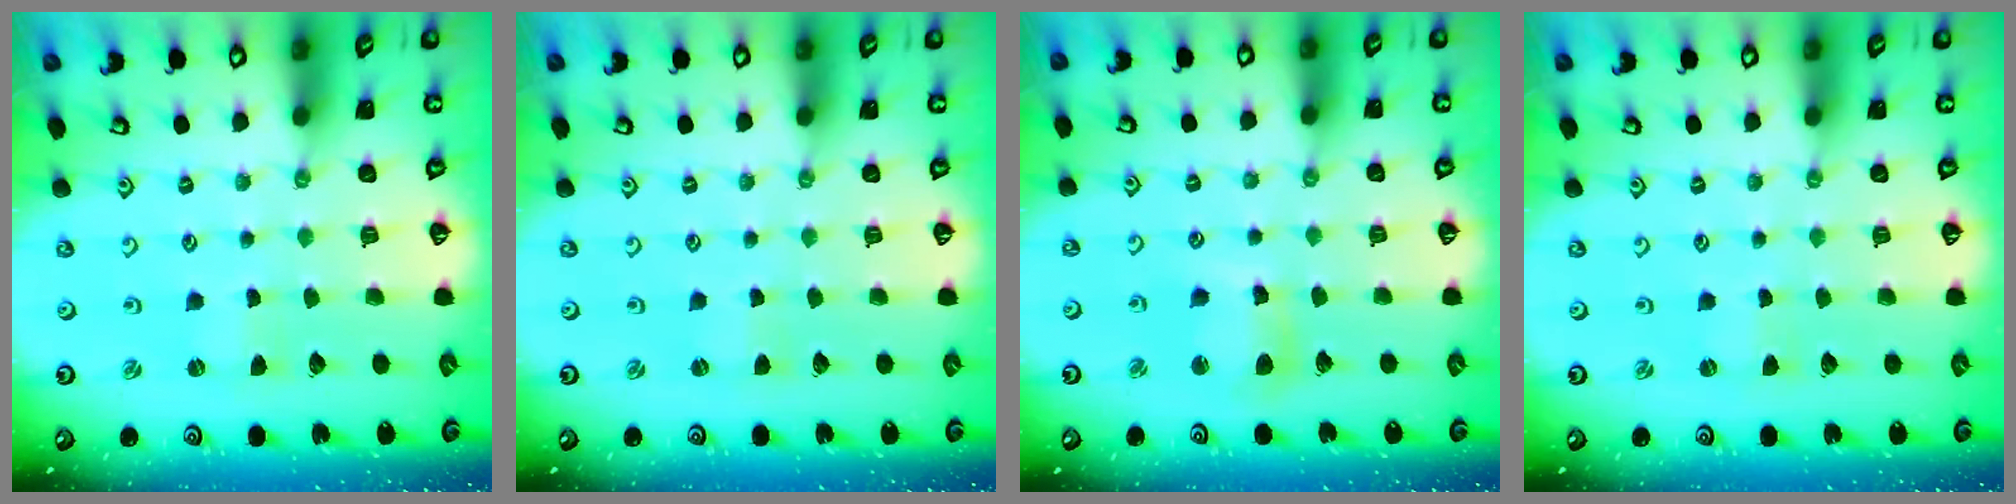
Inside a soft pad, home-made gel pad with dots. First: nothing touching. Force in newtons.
{"total": 1.0, "press": 1.0, "slide": 0.3}
{"total": 7.7, "press": 7.6, "slide": 1.2}
{"total": 0.0}